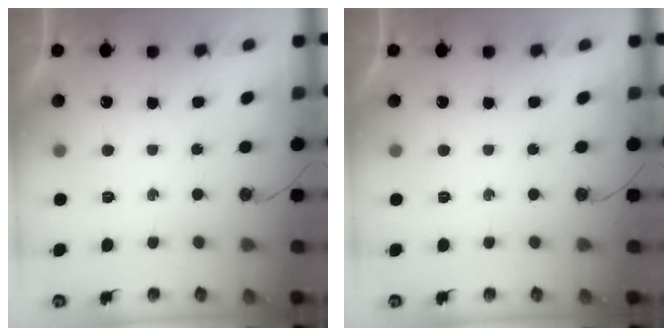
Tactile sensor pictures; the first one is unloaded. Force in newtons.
{"total": 0.0}